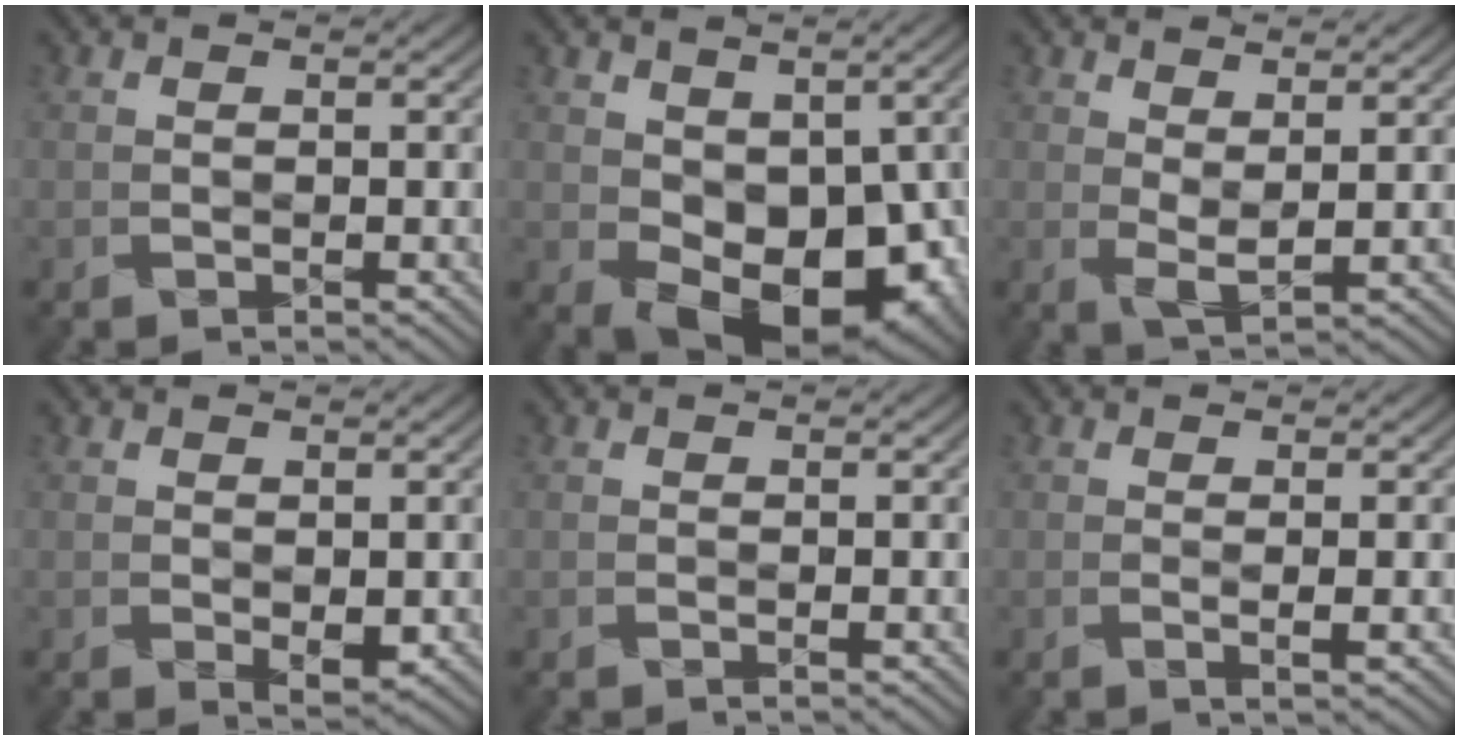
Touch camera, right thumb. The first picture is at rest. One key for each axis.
{"total": 10.5, "fx": -0.9, "fy": 6.7, "fz": 8.0, "tx": -0.132, "ty": -0.026, "tz": -0.011}
{"total": 3.0, "fx": 1.7, "fy": 0.8, "fz": 2.3, "tx": -0.049, "ty": -0.002, "tz": 0.032}
{"total": 1.8, "fx": -0.1, "fy": 0.8, "fz": 1.6, "tx": -0.030, "ty": -0.007, "tz": 0.001}
{"total": 0.0}
{"total": 0.9, "fx": 0.0, "fy": -0.4, "fz": 0.8, "tx": -0.016, "ty": 0.001, "tz": -0.003}